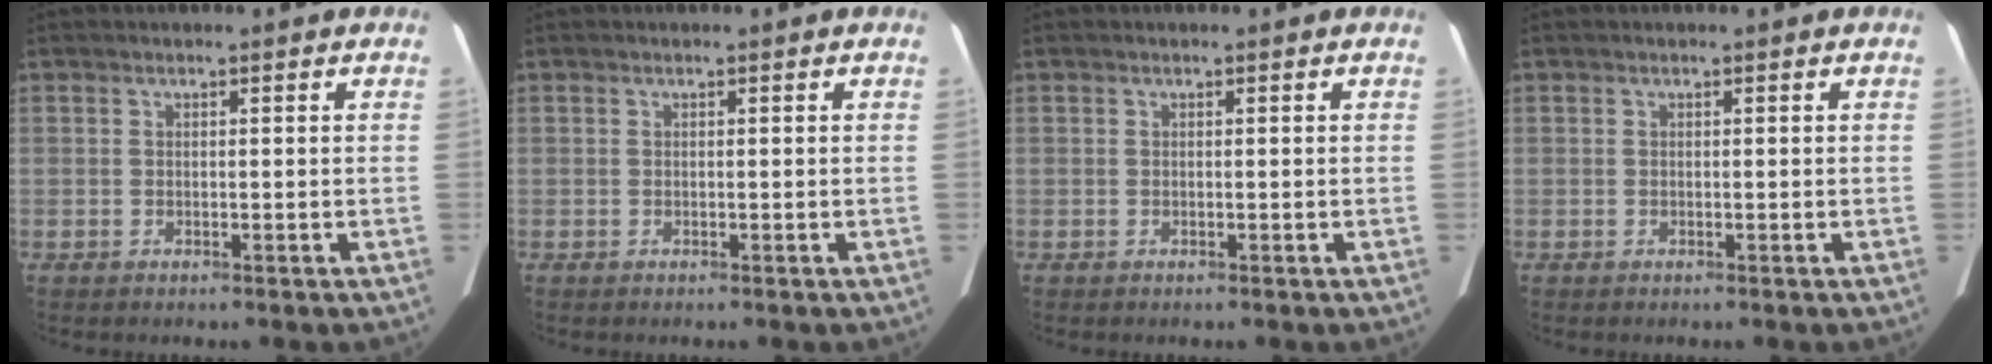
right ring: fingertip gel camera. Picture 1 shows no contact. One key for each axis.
{"total": 0.0}
{"total": 0.0}
{"total": 0.0}